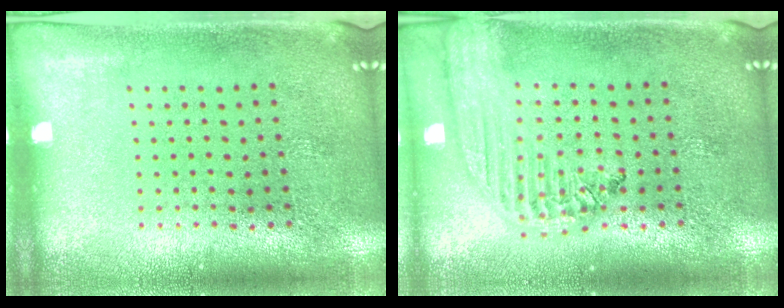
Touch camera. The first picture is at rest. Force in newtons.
{"total": 2.2, "press": 1.9, "slide": 1.1}